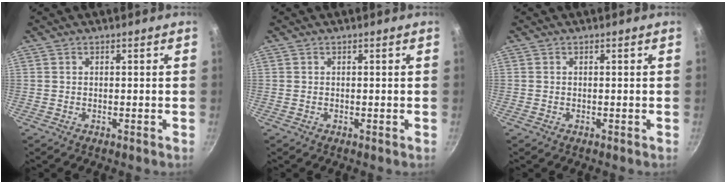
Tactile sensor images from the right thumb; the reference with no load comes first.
{"total": 0.0}
{"total": 0.0}